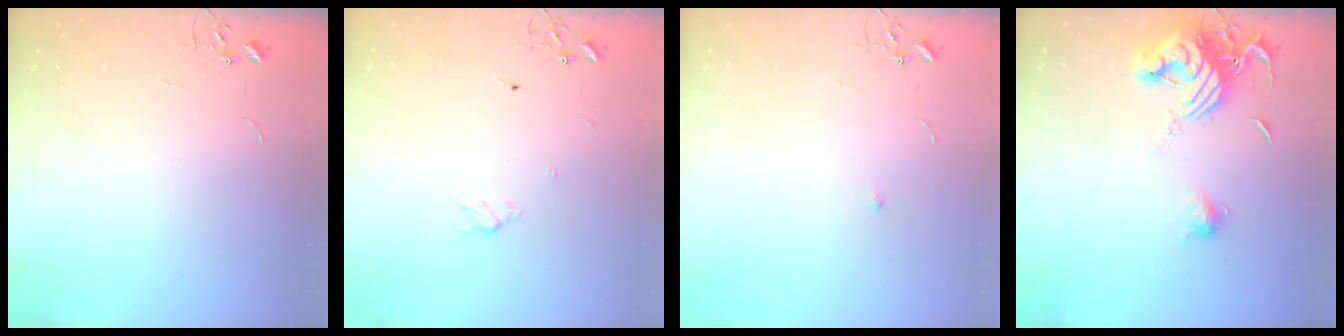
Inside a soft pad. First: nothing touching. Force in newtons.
{"total": 4.4, "press": 4.4, "slide": 0.6}
{"total": 4.7, "press": 4.7, "slide": 0.6}
{"total": 14.9, "press": 14.9, "slide": 1.1}